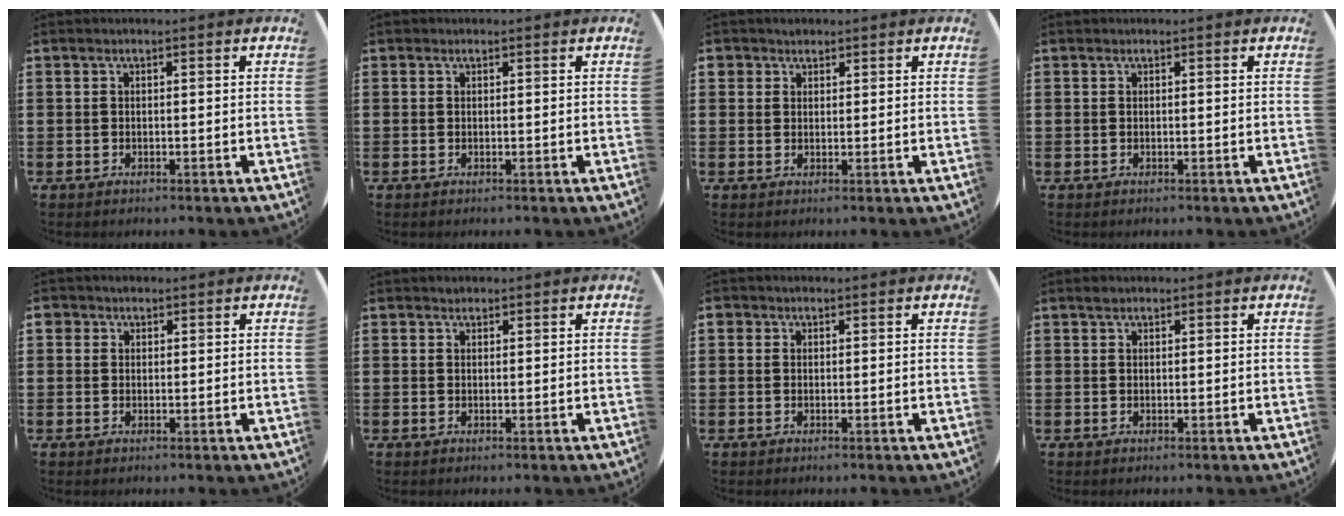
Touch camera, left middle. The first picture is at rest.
{"total": 0.0}
{"total": 1.5, "force": [1.3, 0.8, 0.0], "torque": [0.007, -0.002, 0.024]}
{"total": 0.0}
{"total": 1.2, "force": [0.8, 0.9, 0.2], "torque": [0.003, 0.001, 0.015]}
{"total": 0.7, "force": [0.6, 0.3, 0.0], "torque": [-0.001, 0.002, 0.012]}
{"total": 0.6, "force": [0.3, 0.6, 0.0], "torque": [-0.001, 0.005, 0.006]}
{"total": 0.6, "force": [0.6, 0.3, 0.1], "torque": [0.005, -0.003, 0.010]}